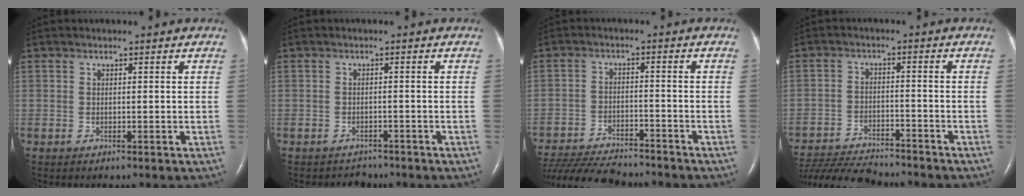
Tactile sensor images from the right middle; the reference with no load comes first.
{"total": 2.8, "force": [-2.6, 1.1, -0.3], "torque": [-0.003, -0.001, -0.040]}
{"total": 16.3, "force": [-14.8, 2.7, 6.3], "torque": [-0.136, -0.029, -0.228]}
{"total": 14.9, "force": [-13.9, 1.8, 5.2], "torque": [-0.103, -0.022, -0.215]}